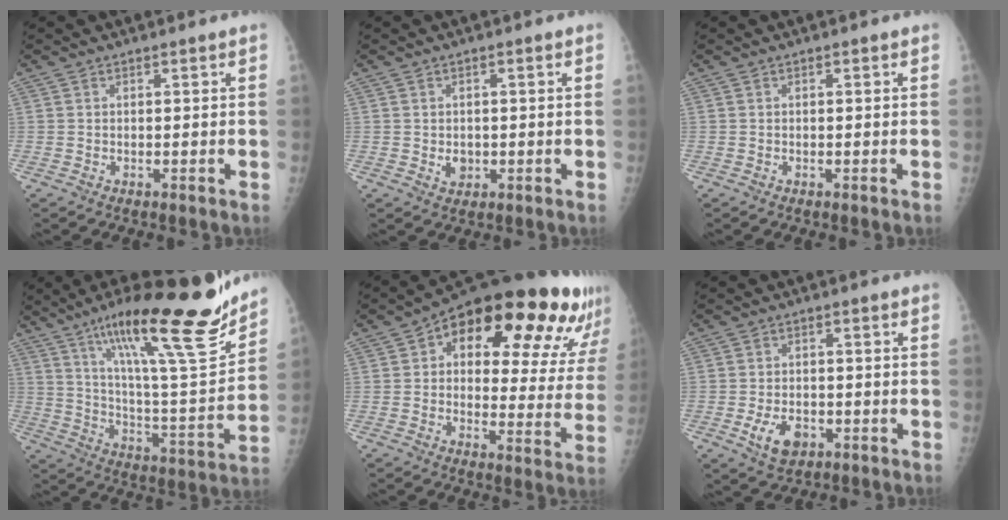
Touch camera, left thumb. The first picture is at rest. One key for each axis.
{"total": 2.7, "fx": -0.4, "fy": 2.2, "fz": 1.5, "tx": -0.010, "ty": 0.001, "tz": -0.001}
{"total": 0.0}
{"total": 26.0, "fx": 17.8, "fy": 3.9, "fz": 18.5, "tx": -0.268, "ty": -0.076, "tz": 0.293}
{"total": 25.1, "fx": 13.6, "fy": 11.0, "fz": 18.1, "tx": -0.204, "ty": -0.016, "tz": 0.173}
{"total": 6.2, "fx": -2.4, "fy": 4.0, "fz": 4.1, "tx": -0.063, "ty": 0.007, "tz": -0.036}